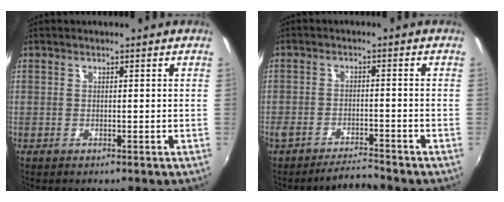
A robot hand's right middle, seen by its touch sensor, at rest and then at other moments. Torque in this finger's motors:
{"motor_torque": [0.62, -0.62, 0.16, 0.11]}